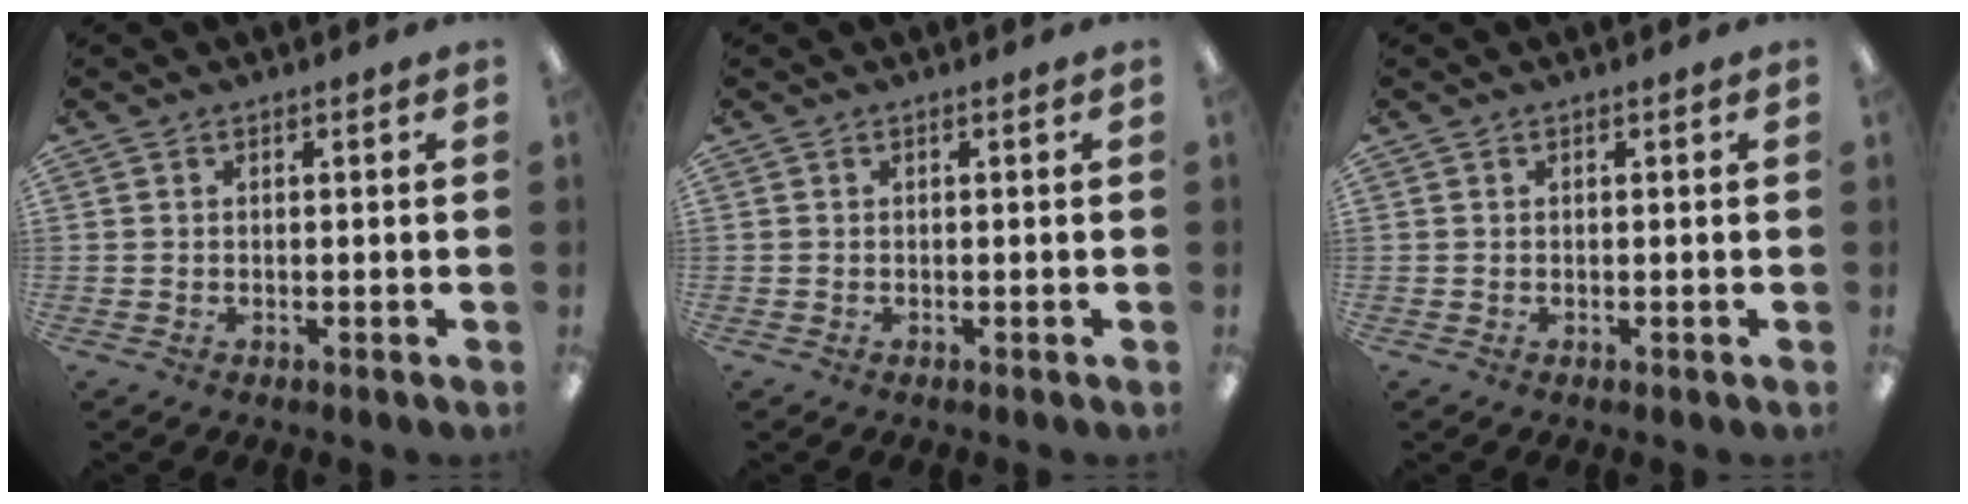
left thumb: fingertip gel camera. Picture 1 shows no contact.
{"total": 0.0}
{"total": 0.0}